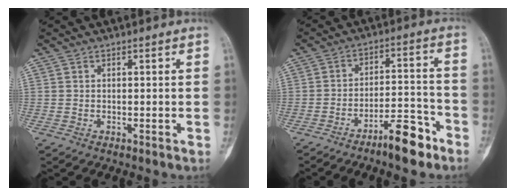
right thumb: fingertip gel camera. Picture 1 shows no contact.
{"total": 9.0, "force": [-6.3, 2.5, 5.9], "torque": [-0.091, 0.059, -0.100]}